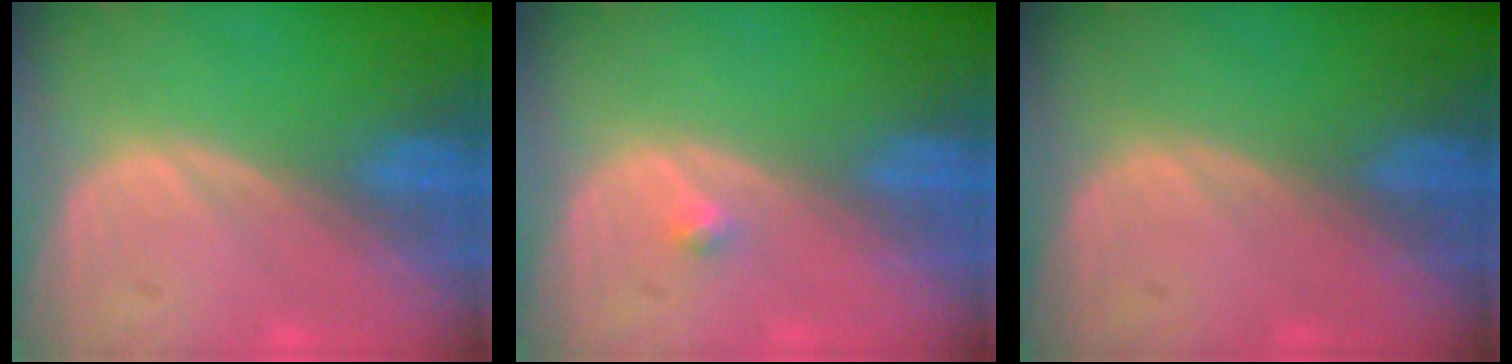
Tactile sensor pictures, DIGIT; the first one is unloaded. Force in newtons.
{"total": 0.9, "press": 0.7, "slide": 0.6}
{"total": 0.0}